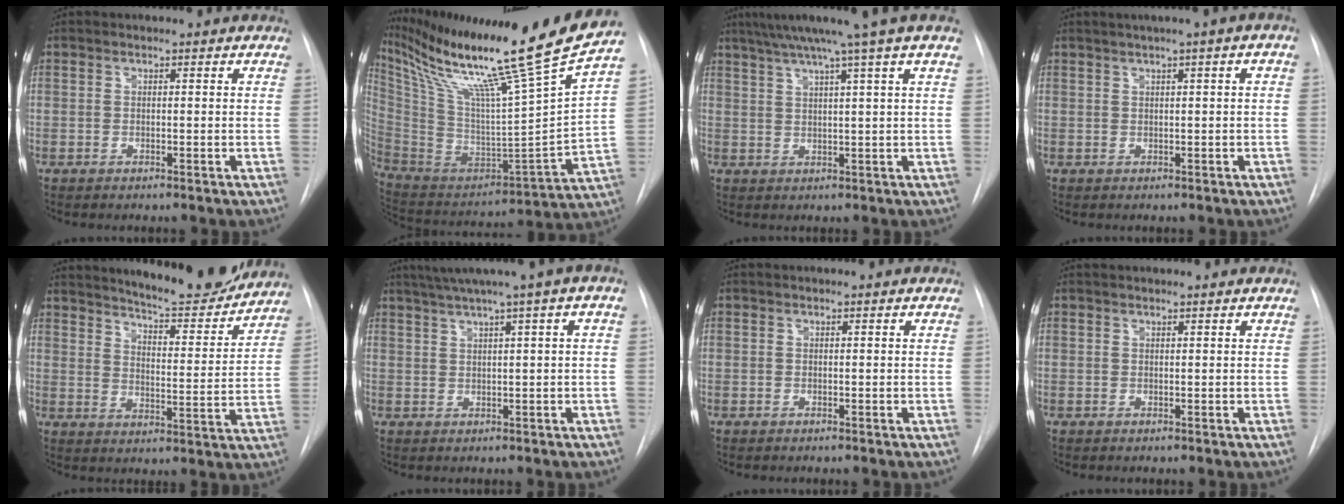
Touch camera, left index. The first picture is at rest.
{"total": 28.4, "force": [21.9, -3.1, 17.8], "torque": [-0.308, -0.068, 0.358]}
{"total": 9.4, "force": [6.8, -2.1, 6.2], "torque": [-0.097, 0.020, 0.091]}
{"total": 3.8, "force": [1.6, -0.2, 3.4], "torque": [-0.055, 0.012, 0.024]}
{"total": 16.3, "force": [15.2, 1.9, 5.6], "torque": [-0.082, -0.035, 0.205]}
{"total": 7.0, "force": [4.0, -0.6, 5.6], "torque": [-0.086, 0.029, 0.065]}
{"total": 0.0}
{"total": 2.6, "force": [2.5, -0.1, 0.8], "torque": [-0.010, 0.025, 0.034]}